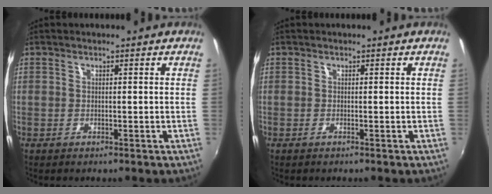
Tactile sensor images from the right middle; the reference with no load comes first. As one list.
[{"total": 0.0}]